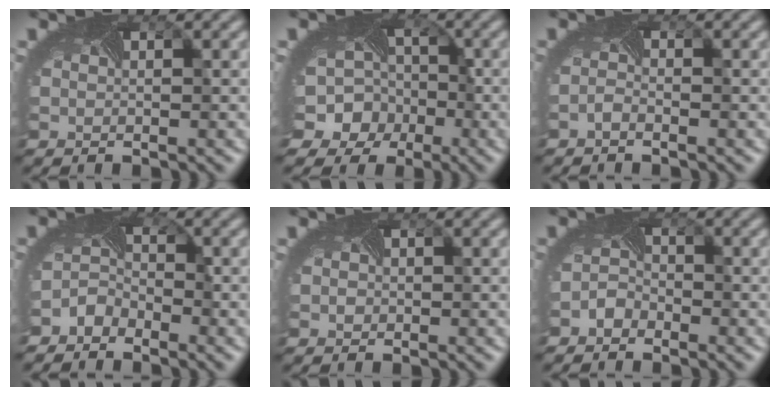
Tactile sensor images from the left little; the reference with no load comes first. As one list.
[{"total": 11.2, "force": [-3.7, 9.9, 3.6], "torque": [-0.078, -0.008, -0.084]}, {"total": 1.0, "force": [-0.9, -0.2, 0.0], "torque": [-0.008, -0.004, -0.020]}, {"total": 2.4, "force": [-2.2, 1.0, 0.0], "torque": [-0.006, -0.003, -0.049]}, {"total": 0.7, "force": [0.0, 0.7, -0.1], "torque": [0.000, -0.004, -0.004]}, {"total": 1.7, "force": [-1.5, 0.7, -0.1], "torque": [-0.005, 0.000, -0.032]}]